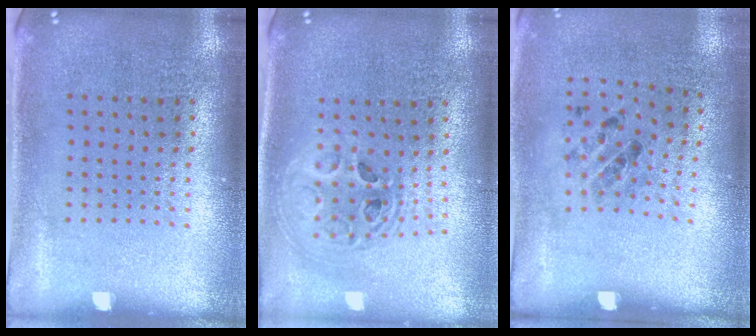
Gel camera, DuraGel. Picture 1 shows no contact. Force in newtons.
{"total": 2.1, "press": 1.7, "slide": 1.2}
{"total": 1.3, "press": 0.8, "slide": 1.1}